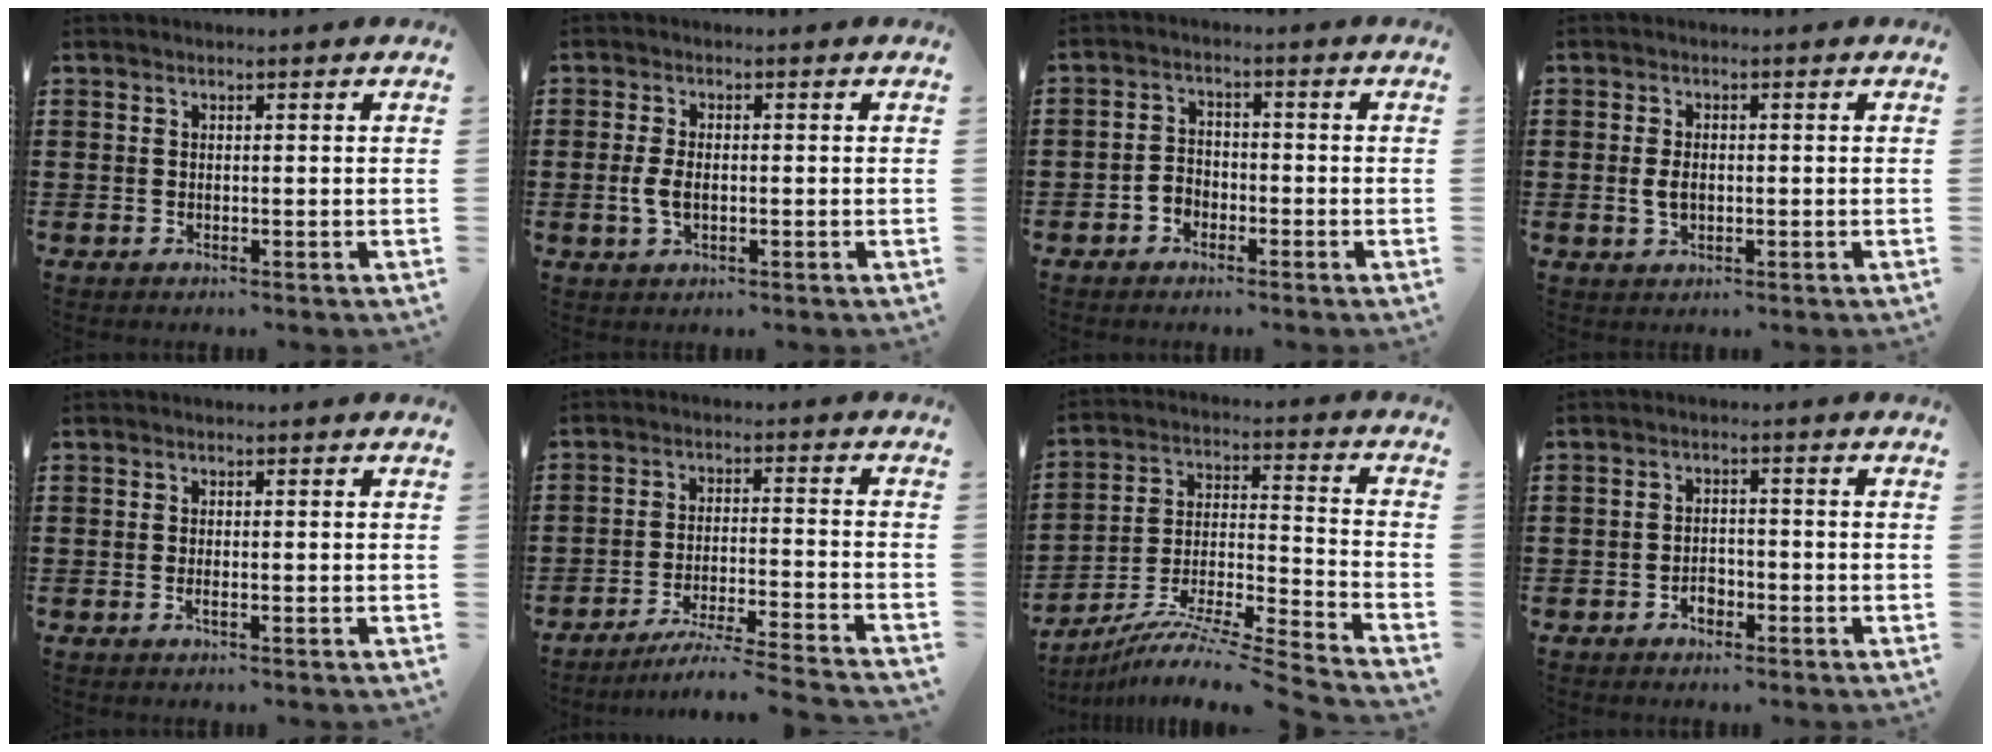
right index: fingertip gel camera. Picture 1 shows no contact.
{"total": 3.4, "force": [-0.4, 1.8, 2.8], "torque": [-0.076, -0.004, -0.015]}
{"total": 2.6, "force": [-1.9, 1.7, 0.5], "torque": [-0.016, 0.007, -0.043]}
{"total": 2.5, "force": [-0.3, 1.6, 1.9], "torque": [-0.038, 0.005, -0.006]}
{"total": 0.6, "force": [-0.2, 0.1, 0.6], "torque": [-0.010, -0.005, -0.003]}
{"total": 5.3, "force": [-4.9, -0.7, 2.0], "torque": [-0.040, -0.017, -0.097]}
{"total": 8.7, "force": [-7.8, -0.4, 3.8], "torque": [-0.067, -0.003, -0.161]}
{"total": 2.3, "force": [-1.4, 1.4, 1.2], "torque": [-0.025, 0.001, -0.028]}